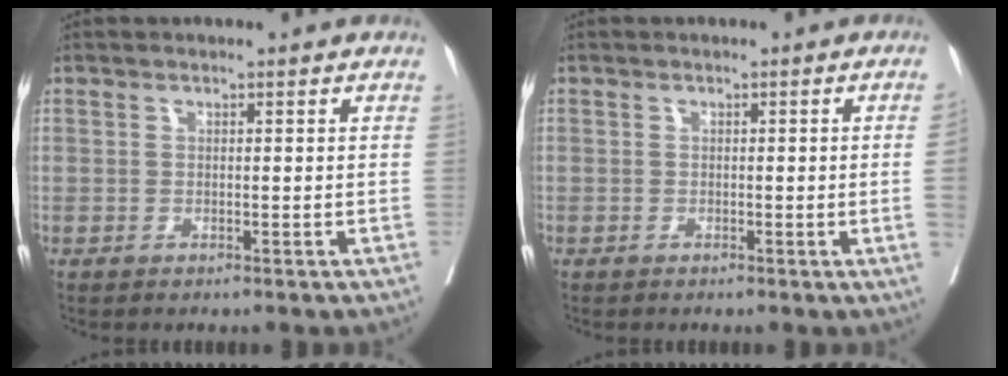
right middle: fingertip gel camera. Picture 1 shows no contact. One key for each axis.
{"total": 1.8, "fx": -0.3, "fy": -0.6, "fz": 1.7, "tx": -0.020, "ty": -0.003, "tz": -0.003}